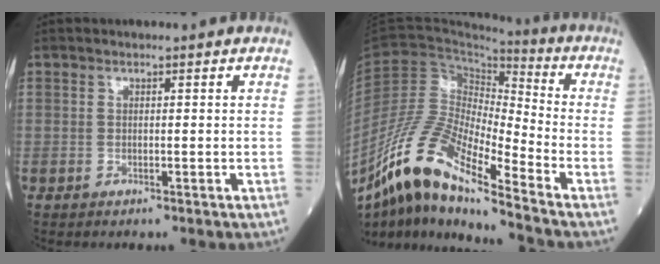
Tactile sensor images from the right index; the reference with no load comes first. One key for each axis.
{"total": 16.3, "fx": -11.5, "fy": 2.0, "fz": 11.4, "tx": -0.226, "ty": -0.005, "tz": -0.212}